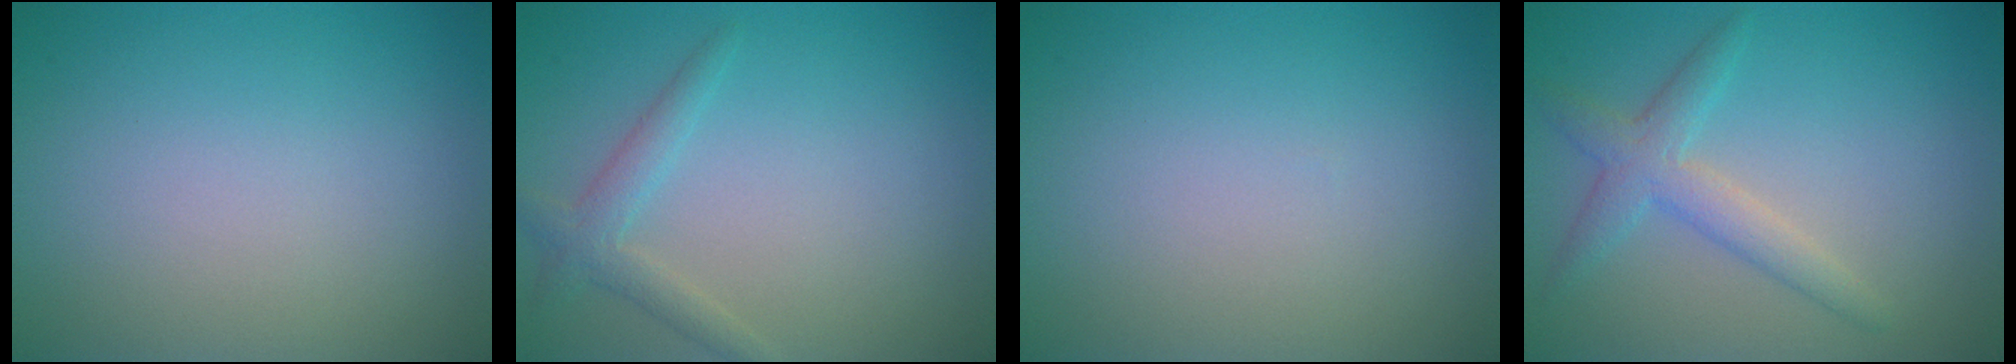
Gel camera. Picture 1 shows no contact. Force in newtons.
{"total": 2.0, "press": 2.0, "slide": 0.1}
{"total": 0.0}
{"total": 3.0, "press": 3.0, "slide": 0.1}